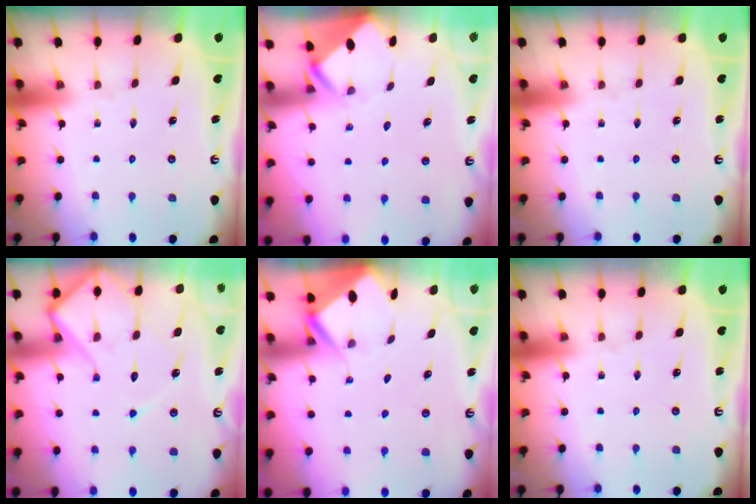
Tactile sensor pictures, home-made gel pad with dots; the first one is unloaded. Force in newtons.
{"total": 3.5, "press": 3.5, "slide": 0.2}
{"total": 0.0}
{"total": 11.8, "press": 11.8, "slide": 1.1}
{"total": 2.6, "press": 2.6, "slide": 0.1}
{"total": 0.0}